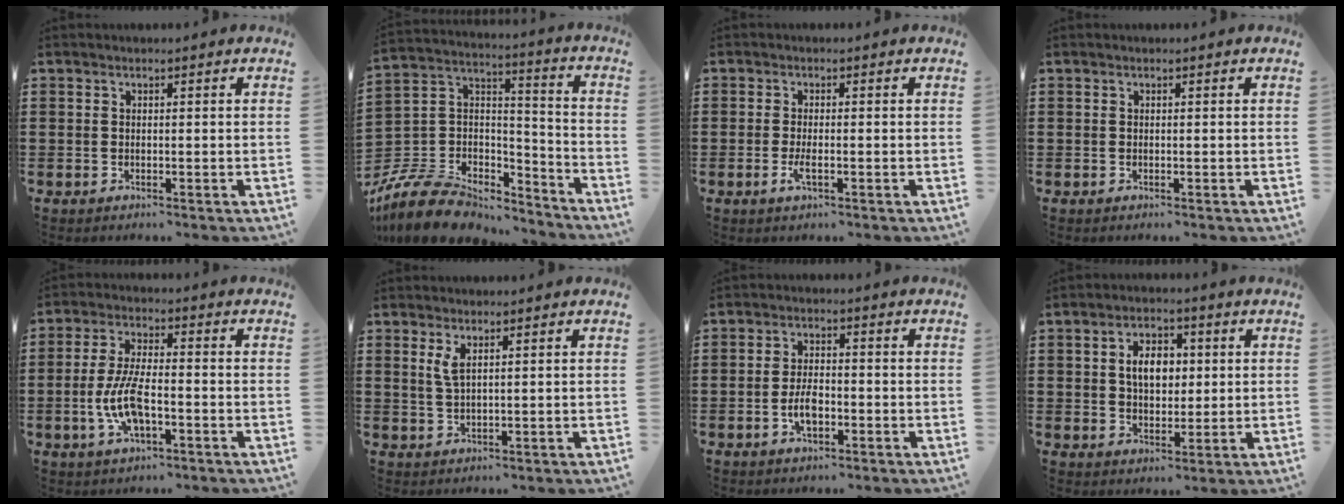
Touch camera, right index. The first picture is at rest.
{"total": 10.7, "force": [-8.8, 4.9, 3.6], "torque": [-0.099, 0.013, -0.177]}
{"total": 2.4, "force": [-0.9, 0.5, 2.2], "torque": [-0.051, -0.007, -0.020]}
{"total": 0.0}
{"total": 8.4, "force": [-2.4, 3.1, 7.5], "torque": [-0.165, -0.009, -0.047]}
{"total": 2.4, "force": [1.2, 0.7, 1.9], "torque": [-0.041, 0.004, 0.021]}
{"total": 4.3, "force": [-1.4, 2.0, 3.5], "torque": [-0.083, -0.001, -0.030]}
{"total": 5.5, "force": [0.9, 3.5, 4.2], "torque": [-0.076, 0.007, 0.008]}